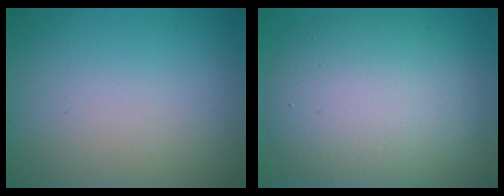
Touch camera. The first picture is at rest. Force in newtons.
{"total": 9.4, "press": 9.4, "slide": 0.9}